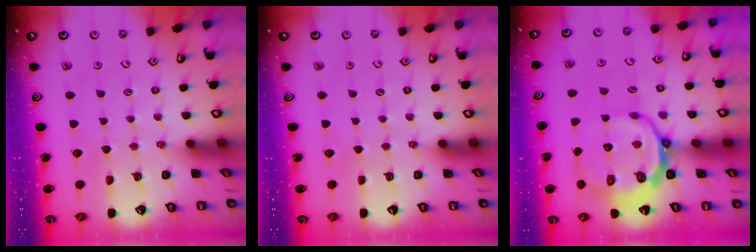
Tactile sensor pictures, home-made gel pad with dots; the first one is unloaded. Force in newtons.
{"total": 0.0}
{"total": 11.9, "press": 11.4, "slide": 3.3}